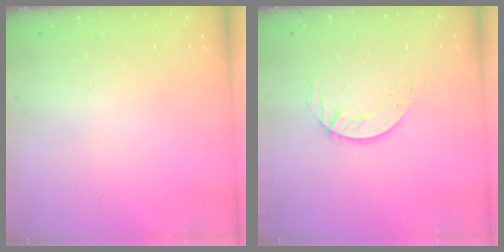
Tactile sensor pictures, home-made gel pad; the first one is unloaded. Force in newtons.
{"total": 2.8, "press": 2.8, "slide": 0.2}